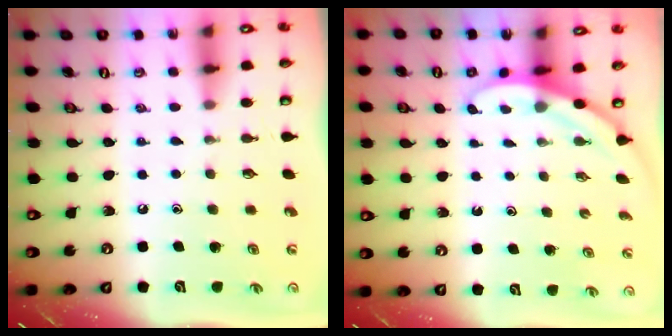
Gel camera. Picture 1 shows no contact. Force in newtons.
{"total": 5.0, "press": 4.9, "slide": 0.3}